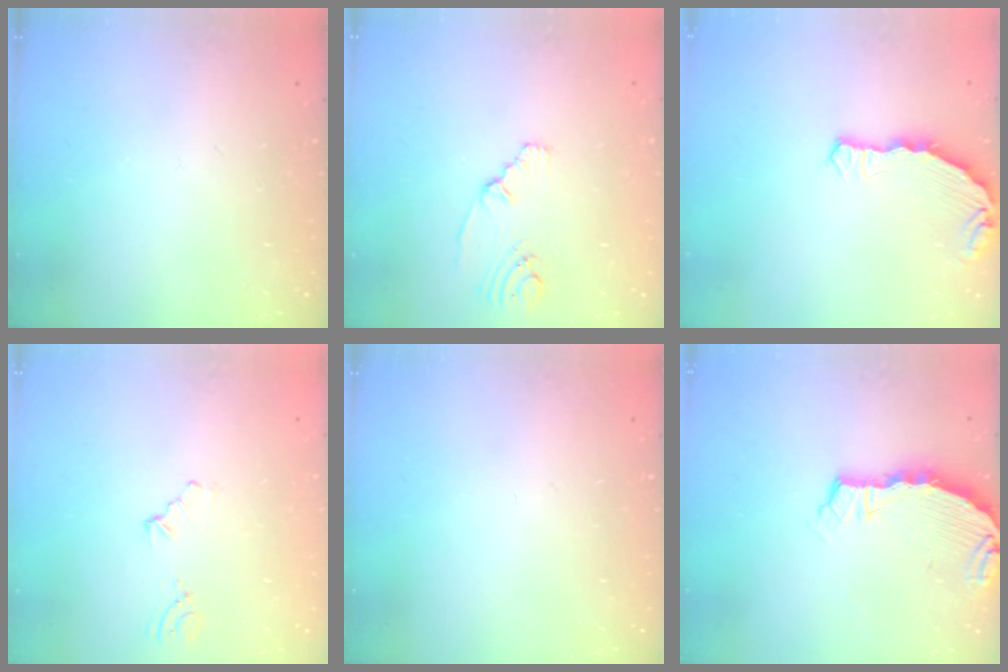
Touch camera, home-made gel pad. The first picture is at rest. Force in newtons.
{"total": 2.2, "press": 2.1, "slide": 0.6}
{"total": 7.4, "press": 5.3, "slide": 5.1}
{"total": 2.7, "press": 1.9, "slide": 2.0}
{"total": 0.0}
{"total": 4.2, "press": 4.2, "slide": 0.4}